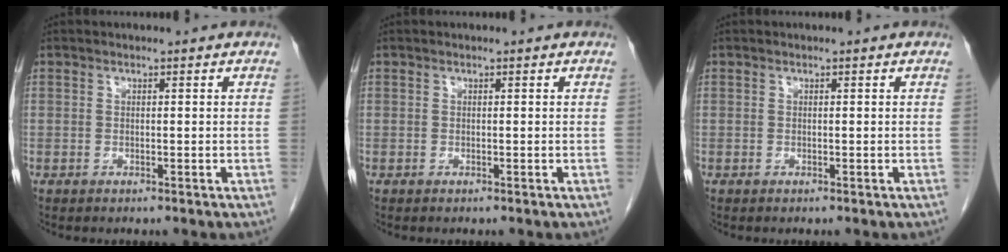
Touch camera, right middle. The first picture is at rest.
{"total": 0.0}
{"total": 0.0}